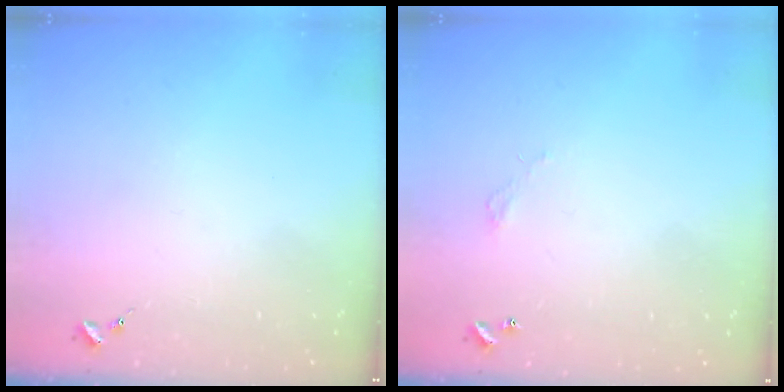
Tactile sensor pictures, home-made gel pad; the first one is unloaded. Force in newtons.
{"total": 2.7, "press": 2.7, "slide": 0.2}